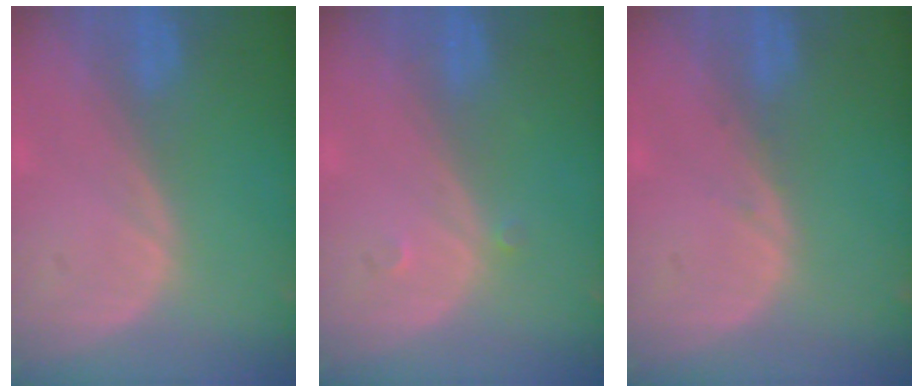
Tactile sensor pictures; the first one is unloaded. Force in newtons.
{"total": 0.9, "press": 0.7, "slide": 0.5}
{"total": 0.6, "press": 0.3, "slide": 0.5}